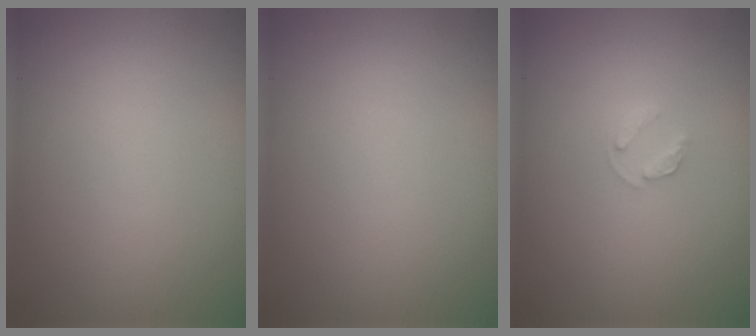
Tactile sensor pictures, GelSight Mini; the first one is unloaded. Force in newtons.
{"total": 0.0}
{"total": 1.1, "press": 1.1, "slide": 0.2}